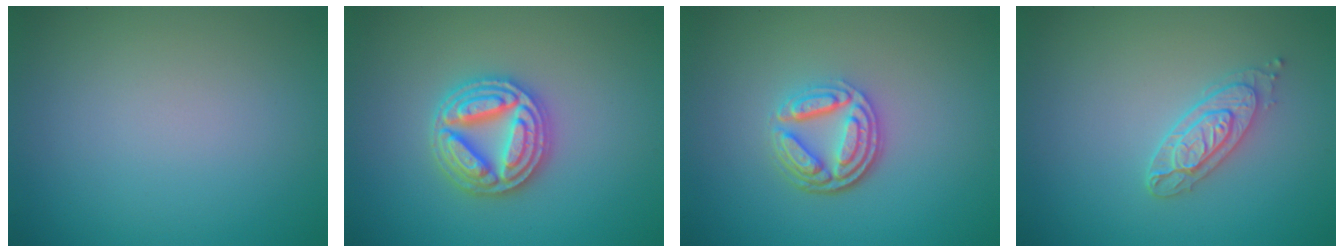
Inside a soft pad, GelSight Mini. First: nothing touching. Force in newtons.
{"total": 4.9, "press": 4.8, "slide": 0.8}
{"total": 4.5, "press": 3.4, "slide": 2.9}
{"total": 2.9, "press": 2.5, "slide": 1.5}